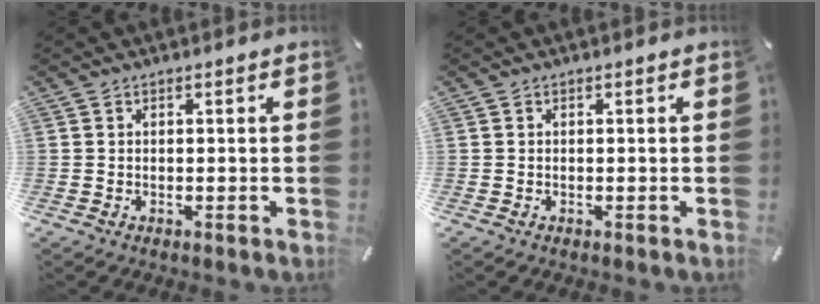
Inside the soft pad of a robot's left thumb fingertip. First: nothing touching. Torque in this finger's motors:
{"motor_torque": [-0.12, -0.09, -0.05, 0.03, -0.01]}